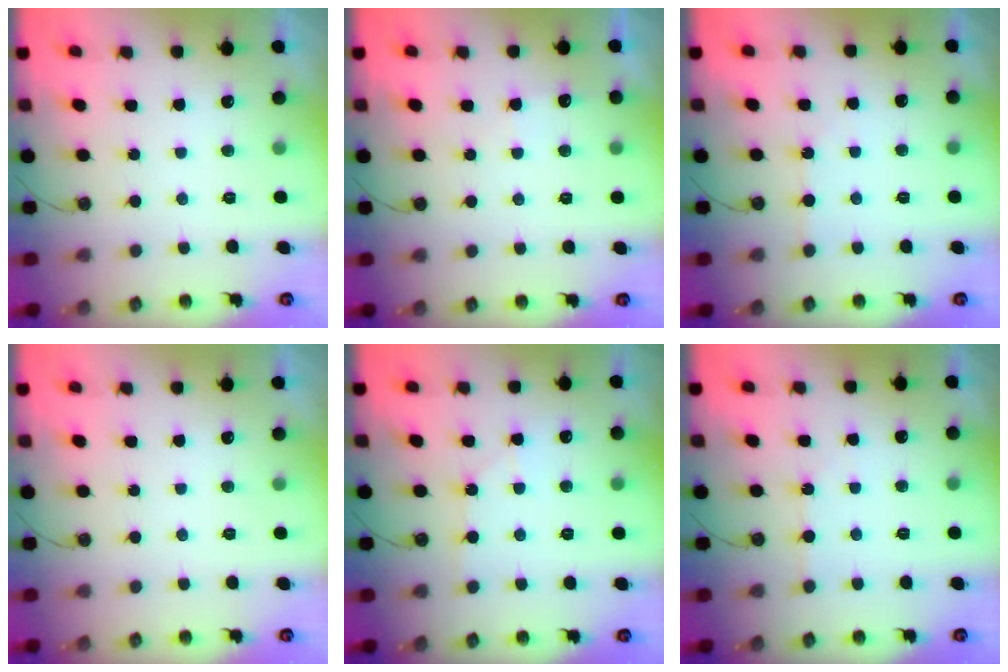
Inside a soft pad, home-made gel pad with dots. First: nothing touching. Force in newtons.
{"total": 4.4, "press": 4.3, "slide": 0.7}
{"total": 1.9, "press": 1.8, "slide": 0.4}
{"total": 0.0}
{"total": 3.9, "press": 3.8, "slide": 0.6}
{"total": 1.9, "press": 1.8, "slide": 0.4}